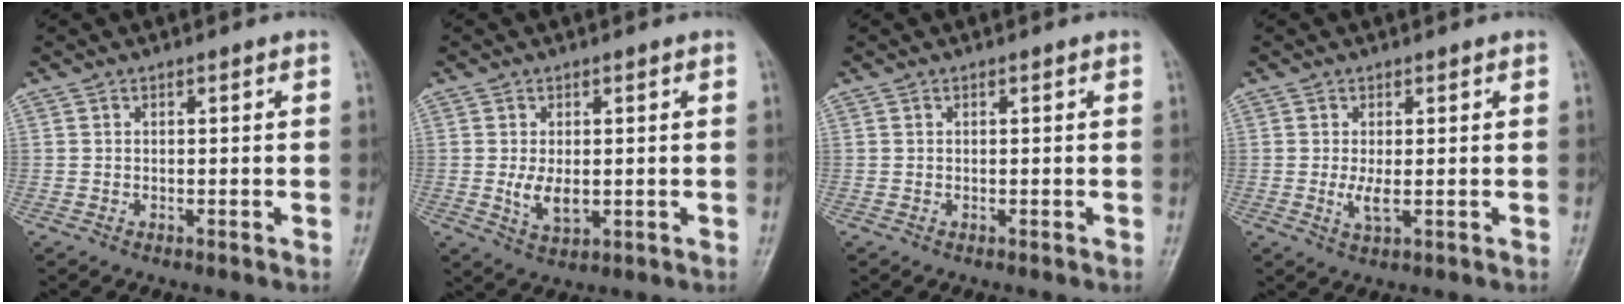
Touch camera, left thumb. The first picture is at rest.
{"total": 4.7, "force": [-0.2, 2.5, 4.0], "torque": [-0.069, -0.010, 0.002]}
{"total": 0.0}
{"total": 2.8, "force": [-0.1, 0.8, 2.7], "torque": [-0.062, -0.010, 0.001]}